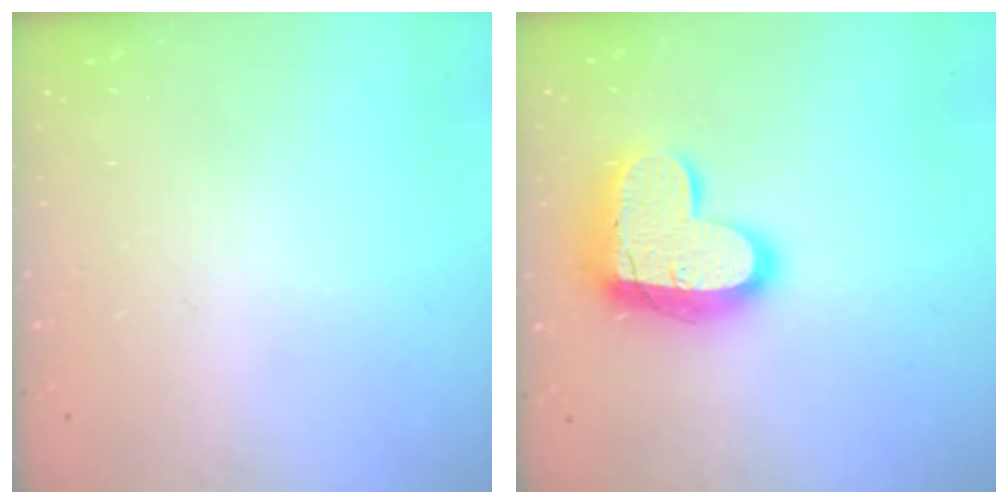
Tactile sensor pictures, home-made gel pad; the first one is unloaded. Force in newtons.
{"total": 17.7, "press": 17.7, "slide": 1.3}